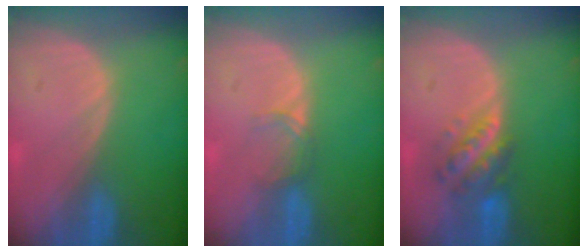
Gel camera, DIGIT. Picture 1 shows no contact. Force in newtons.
{"total": 1.9, "press": 1.9, "slide": 0.3}
{"total": 5.8, "press": 5.4, "slide": 2.0}